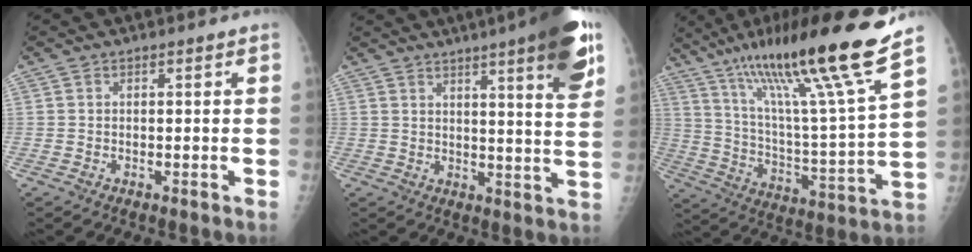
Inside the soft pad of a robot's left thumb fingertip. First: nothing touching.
{"total": 15.3, "force": [8.6, 2.0, 12.5], "torque": [-0.150, -0.034, 0.107]}
{"total": 25.1, "force": [17.2, 0.7, 18.2], "torque": [-0.287, -0.064, 0.292]}